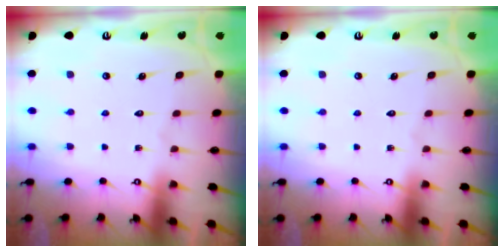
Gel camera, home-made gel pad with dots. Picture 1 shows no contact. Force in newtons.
{"total": 0.0}